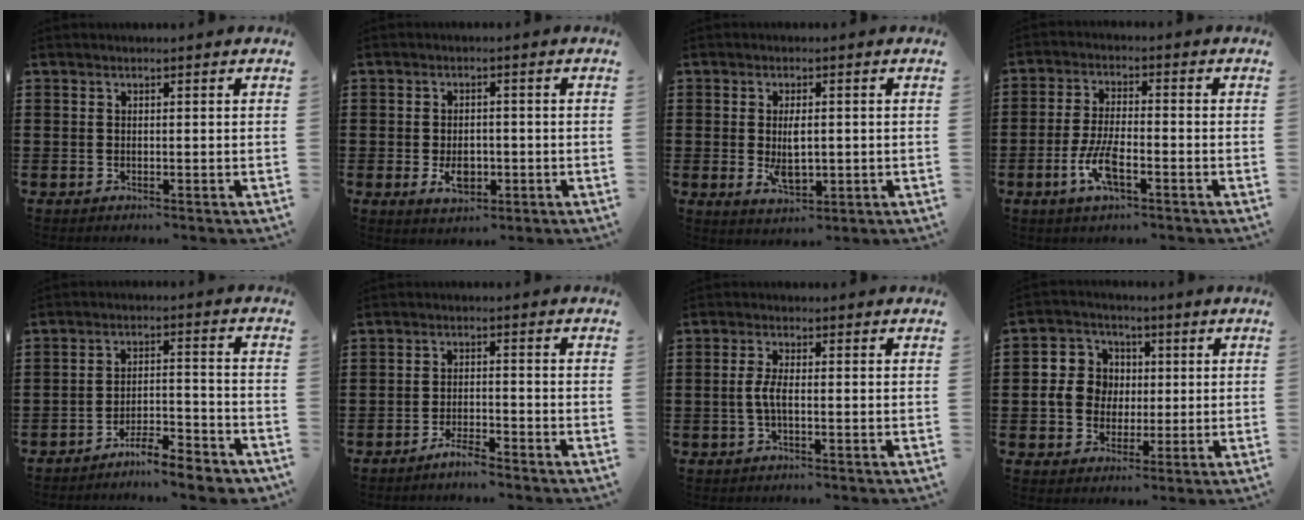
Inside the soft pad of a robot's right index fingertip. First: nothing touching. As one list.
[{"total": 4.0, "force": [-1.1, 2.3, 3.1], "torque": [-0.041, -0.005, -0.021]}, {"total": 4.8, "force": [-0.2, 2.2, 4.2], "torque": [-0.078, -0.001, -0.007]}, {"total": 6.6, "force": [-2.8, 2.0, 5.6], "torque": [-0.124, -0.011, -0.054]}, {"total": 5.7, "force": [-5.4, 0.4, 1.9], "torque": [-0.031, 0.005, -0.104]}, {"total": 2.0, "force": [-1.7, 0.2, 0.9], "torque": [-0.019, 0.001, -0.032]}, {"total": 3.1, "force": [-0.5, 0.7, 3.0], "torque": [-0.076, -0.007, -0.018]}, {"total": 7.2, "force": [0.2, 6.7, 2.7], "torque": [-0.081, 0.020, 0.002]}]